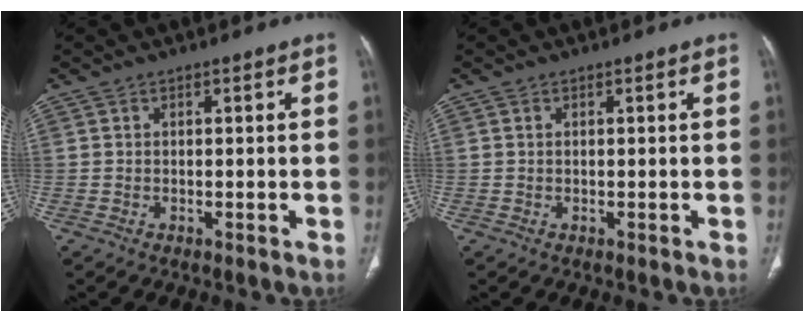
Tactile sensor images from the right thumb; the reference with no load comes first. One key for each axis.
{"total": 0.0}